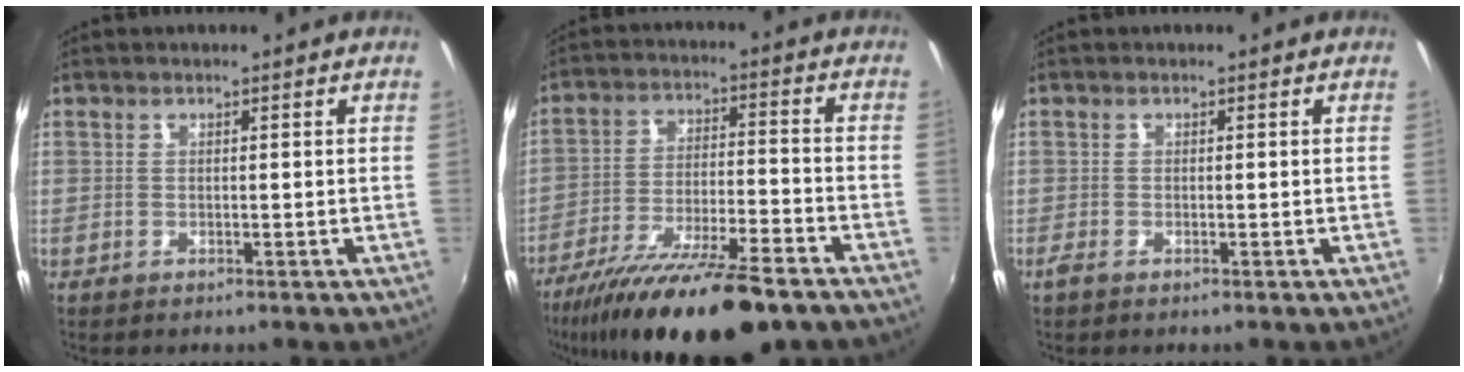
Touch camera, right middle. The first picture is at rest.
{"total": 20.7, "force": [-15.8, 4.2, 12.7], "torque": [-0.237, -0.047, -0.256]}
{"total": 1.0, "force": [-0.7, 0.3, 0.7], "torque": [-0.015, -0.005, -0.016]}